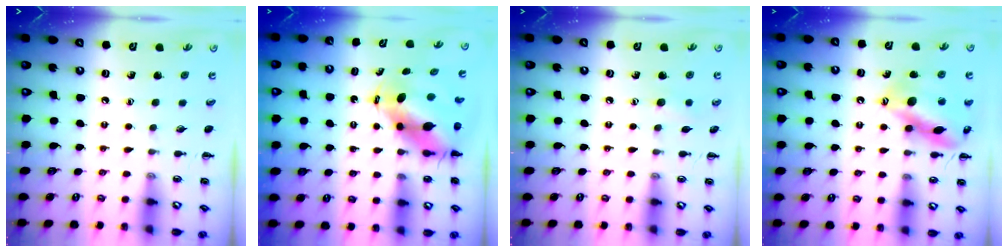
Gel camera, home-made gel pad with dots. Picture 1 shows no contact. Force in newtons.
{"total": 7.8, "press": 7.4, "slide": 2.2}
{"total": 4.9, "press": 4.7, "slide": 1.1}
{"total": 15.7, "press": 15.6, "slide": 2.1}